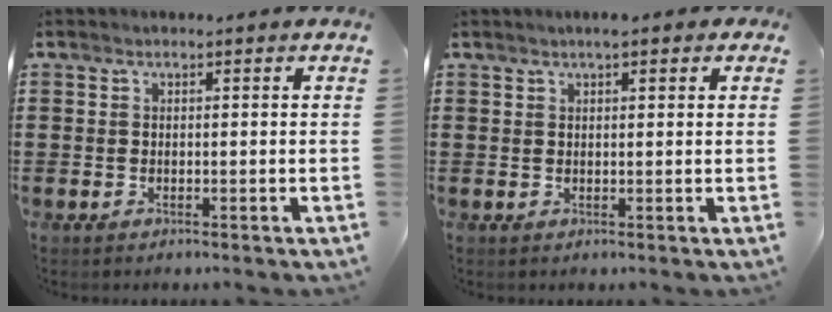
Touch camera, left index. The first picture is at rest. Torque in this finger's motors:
{"motor_torque": [1.04, -1.10, 0.68, 0.11]}